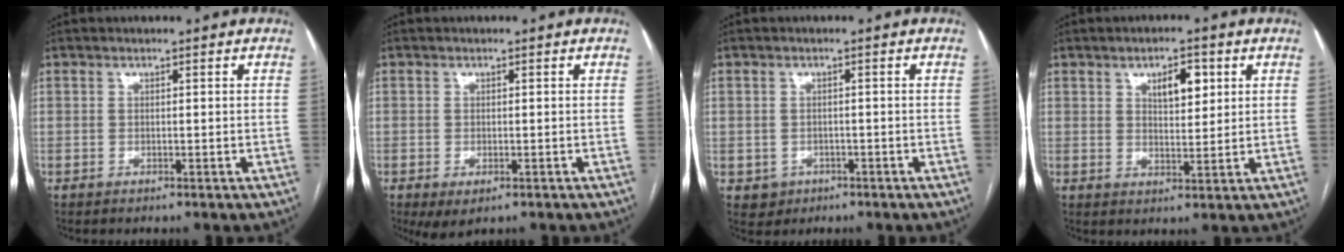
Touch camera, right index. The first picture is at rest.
{"total": 3.3, "force": [-1.7, 1.4, 2.4], "torque": [-0.034, -0.006, -0.018]}
{"total": 2.9, "force": [-1.1, 2.6, 0.3], "torque": [0.000, 0.008, -0.009]}
{"total": 5.1, "force": [2.2, 2.1, 4.1], "torque": [-0.068, 0.003, 0.038]}